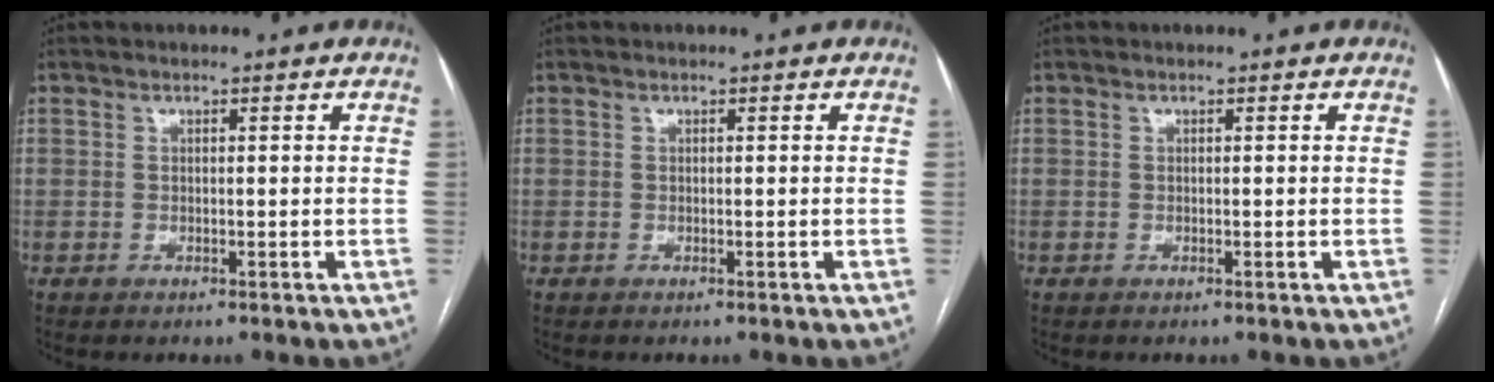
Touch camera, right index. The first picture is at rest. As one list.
[{"total": 0.0}, {"total": 0.0}]